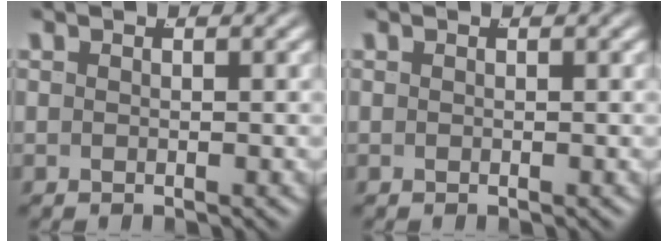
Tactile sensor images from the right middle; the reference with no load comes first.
{"total": 0.0}